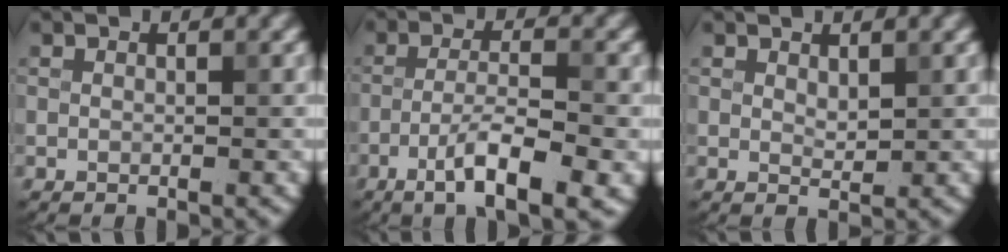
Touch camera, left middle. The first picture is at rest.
{"total": 6.1, "force": [-2.8, 1.3, 5.3], "torque": [-0.091, 0.005, -0.050]}
{"total": 1.1, "force": [0.6, 0.5, 0.7], "torque": [-0.014, -0.002, 0.016]}